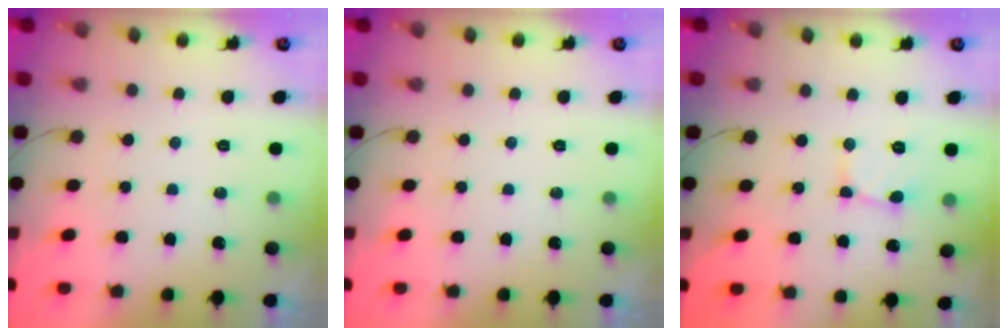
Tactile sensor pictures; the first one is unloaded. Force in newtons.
{"total": 0.0}
{"total": 2.1, "press": 2.1, "slide": 0.2}